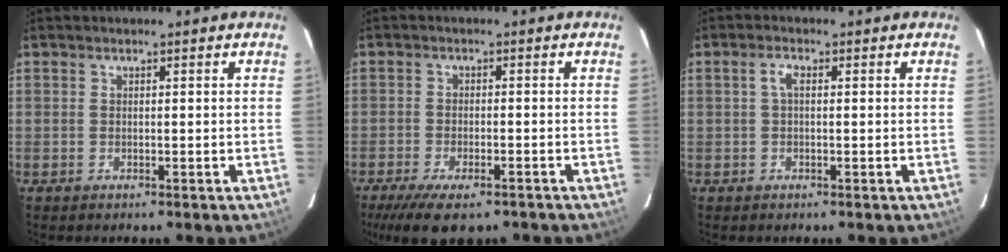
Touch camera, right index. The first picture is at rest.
{"total": 11.0, "force": [-8.0, 3.8, 6.5], "torque": [-0.149, -0.033, -0.130]}
{"total": 2.0, "force": [0.3, 0.8, 1.8], "torque": [-0.039, 0.008, 0.005]}